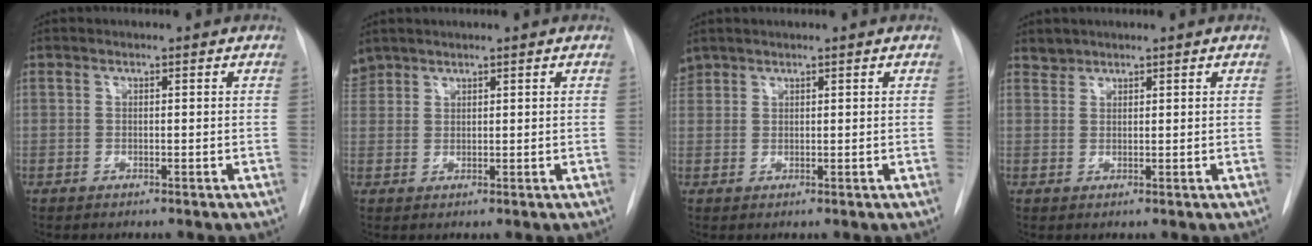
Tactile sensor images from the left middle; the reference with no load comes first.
{"total": 2.6, "force": [2.3, 1.2, -0.1], "torque": [-0.003, 0.013, 0.049]}
{"total": 2.0, "force": [1.7, 1.0, -0.1], "torque": [-0.004, 0.013, 0.036]}
{"total": 0.8, "force": [0.7, 0.5, -0.1], "torque": [0.005, 0.006, 0.009]}